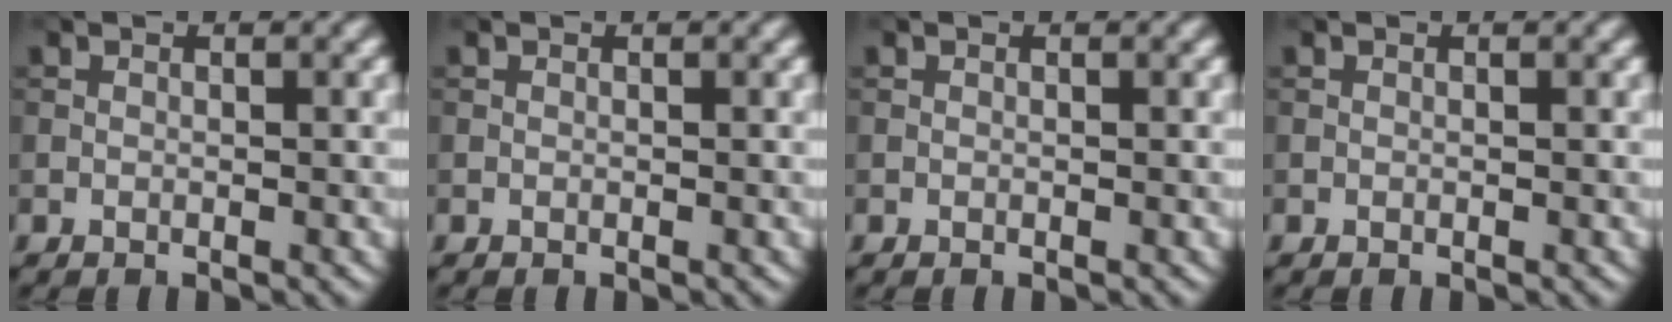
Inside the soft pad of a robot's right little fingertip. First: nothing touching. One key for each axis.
{"total": 0.0}
{"total": 0.0}
{"total": 0.0}